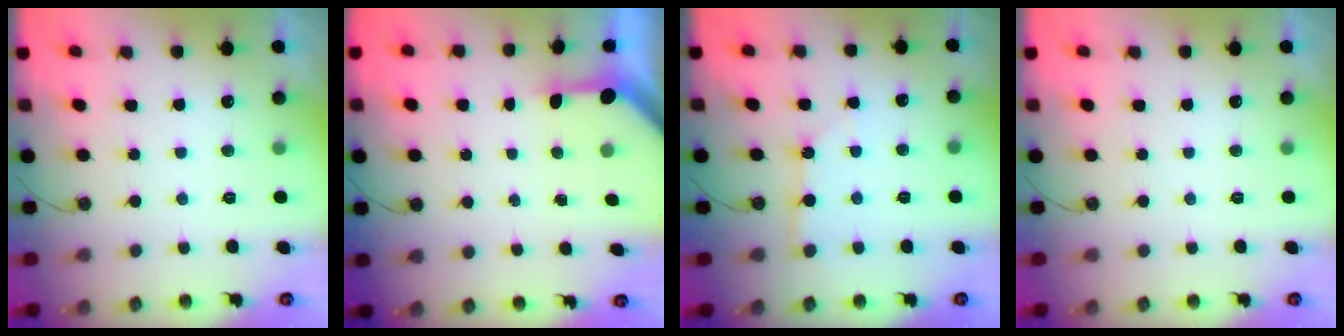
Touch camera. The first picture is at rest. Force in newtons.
{"total": 3.4, "press": 3.4, "slide": 0.3}
{"total": 2.4, "press": 2.4, "slide": 0.3}
{"total": 0.0}